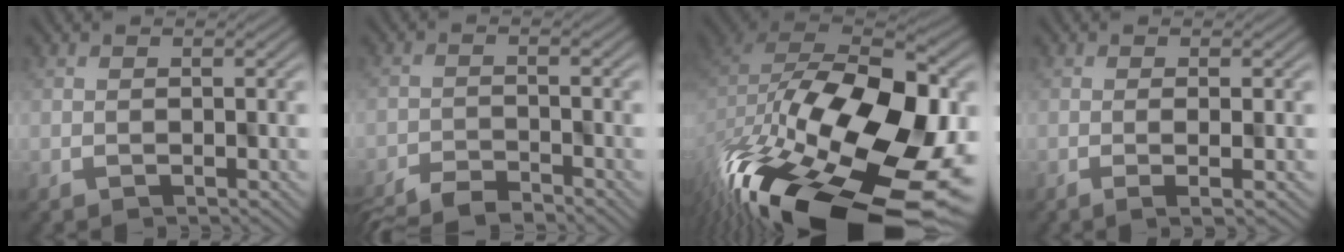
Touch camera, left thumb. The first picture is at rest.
{"total": 5.4, "force": [-4.6, 1.5, 2.3], "torque": [-0.041, -0.005, -0.085]}
{"total": 19.7, "force": [-9.0, 10.9, 13.7], "torque": [-0.276, -0.073, -0.113]}
{"total": 2.7, "force": [-0.7, 0.4, 2.5], "torque": [-0.034, 0.008, -0.012]}